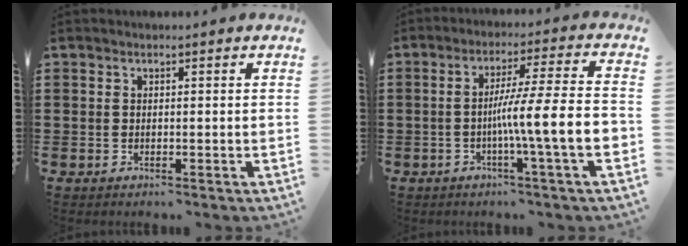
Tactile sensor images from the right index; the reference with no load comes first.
{"total": 10.4, "force": [-2.5, -0.1, 10.1], "torque": [-0.173, -0.006, -0.046]}